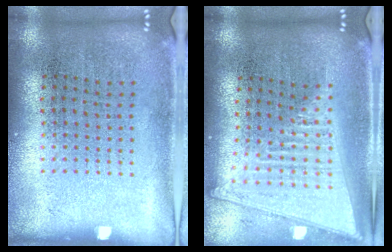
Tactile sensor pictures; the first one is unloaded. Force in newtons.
{"total": 2.0, "press": 1.7, "slide": 1.0}